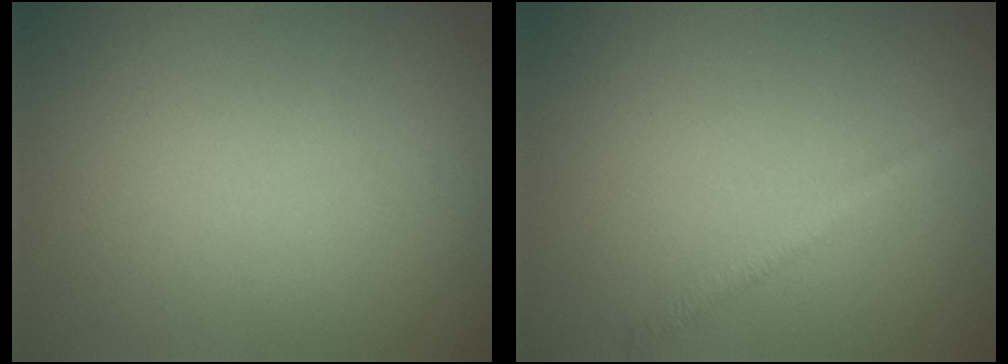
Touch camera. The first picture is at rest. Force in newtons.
{"total": 1.3, "press": 1.3, "slide": 0.1}